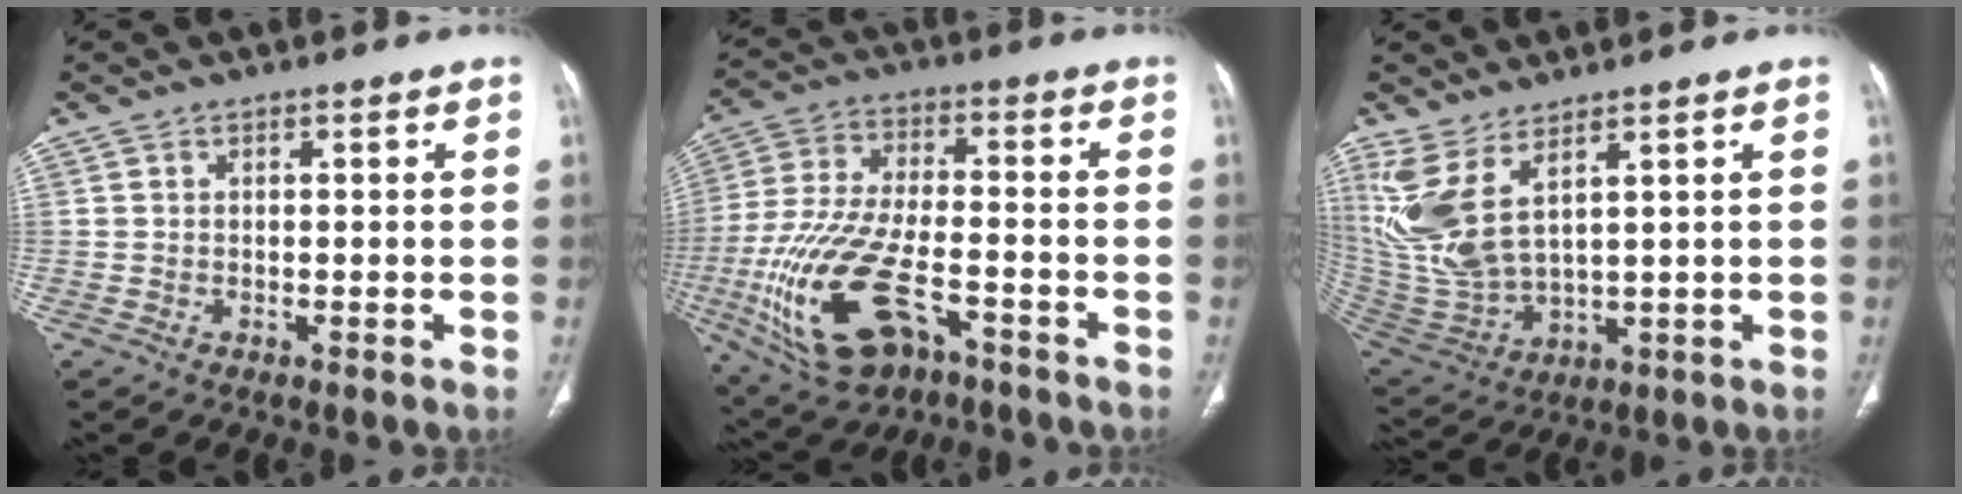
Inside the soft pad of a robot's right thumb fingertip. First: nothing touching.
{"total": 19.8, "force": [-8.2, 9.0, 15.5], "torque": [-0.342, 0.016, -0.139]}
{"total": 11.8, "force": [5.8, 4.6, 9.2], "torque": [-0.214, -0.035, 0.144]}